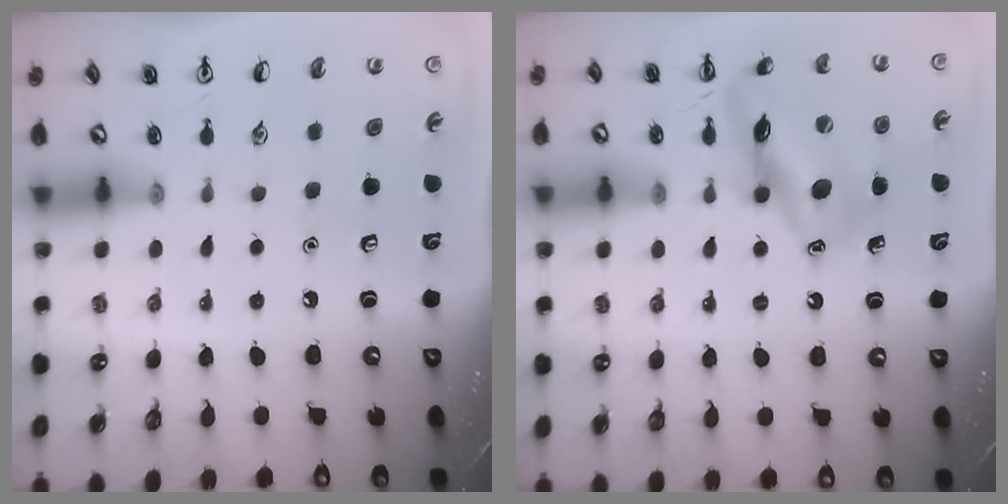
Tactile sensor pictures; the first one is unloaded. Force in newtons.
{"total": 15.8, "press": 15.7, "slide": 1.3}